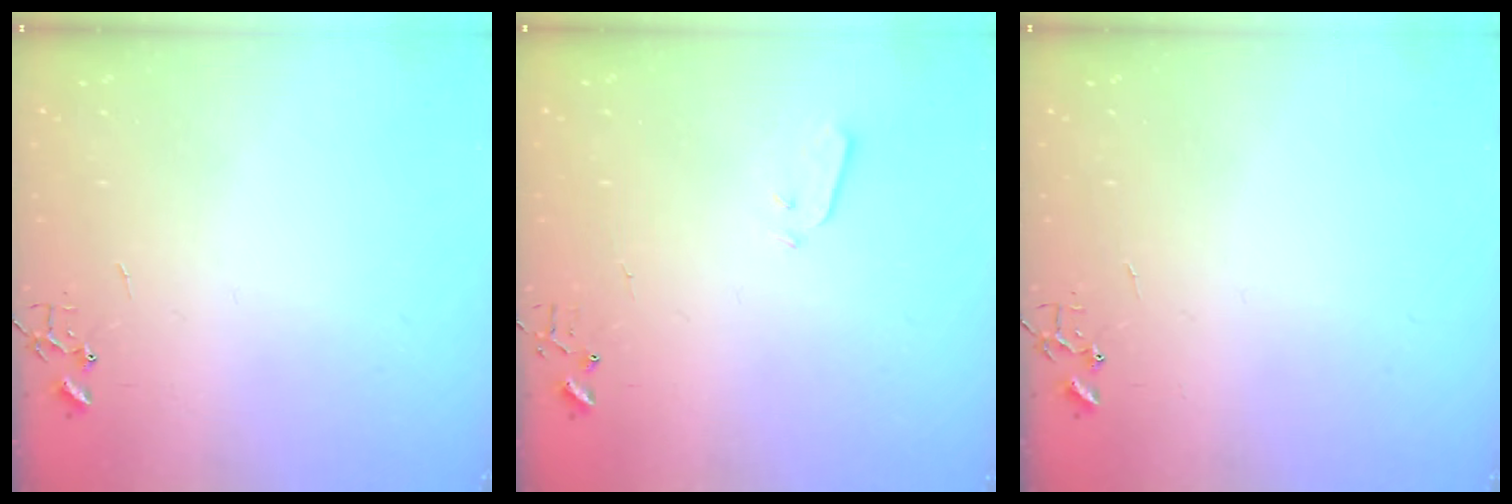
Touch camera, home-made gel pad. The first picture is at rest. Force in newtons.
{"total": 3.4, "press": 3.3, "slide": 0.7}
{"total": 0.0}